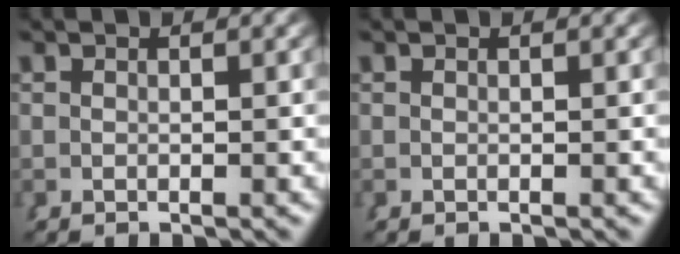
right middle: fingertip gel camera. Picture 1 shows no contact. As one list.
[{"total": 0.0}]